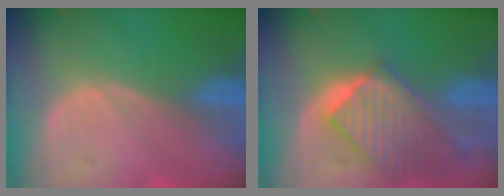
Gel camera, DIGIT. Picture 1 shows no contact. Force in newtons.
{"total": 9.7, "press": 8.5, "slide": 4.7}